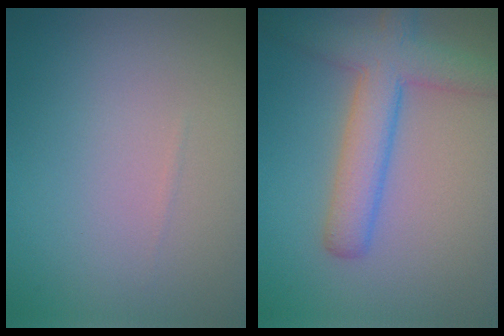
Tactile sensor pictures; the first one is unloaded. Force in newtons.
{"total": 5.3, "press": 5.3, "slide": 0.3}